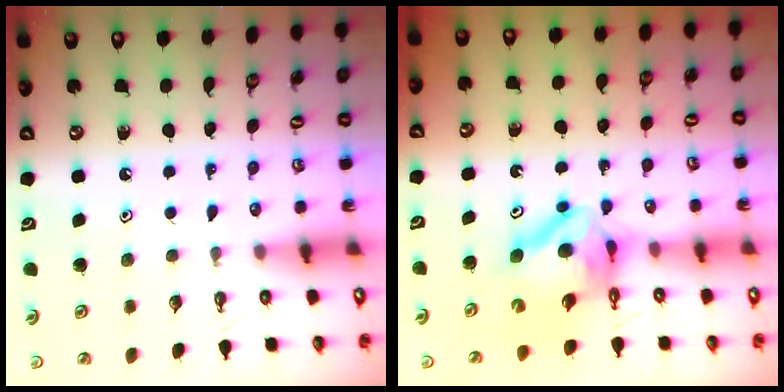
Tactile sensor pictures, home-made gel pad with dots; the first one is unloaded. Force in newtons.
{"total": 9.5, "press": 9.5, "slide": 1.0}